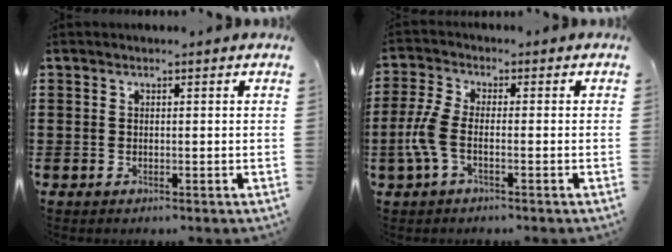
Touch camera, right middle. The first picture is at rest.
{"total": 5.2, "force": [-1.3, 2.4, 4.5], "torque": [-0.119, -0.006, -0.033]}